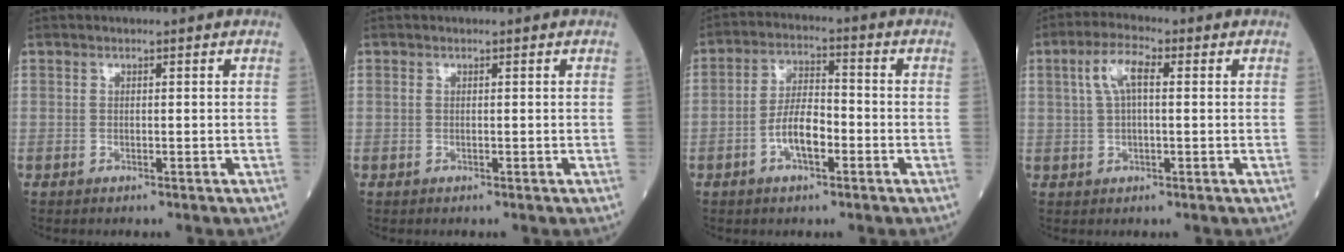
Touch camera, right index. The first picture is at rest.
{"total": 0.0}
{"total": 6.4, "force": [-2.3, 2.4, 5.5], "torque": [-0.112, 0.011, -0.043]}
{"total": 5.5, "force": [1.4, 1.7, 5.0], "torque": [-0.107, 0.021, 0.028]}